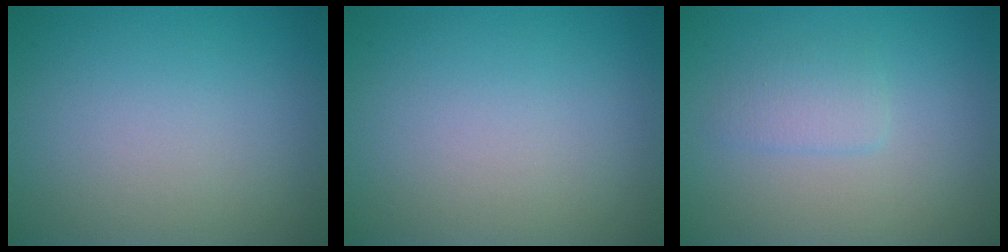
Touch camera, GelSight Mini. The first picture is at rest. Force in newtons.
{"total": 0.0}
{"total": 1.6, "press": 1.6, "slide": 0.0}